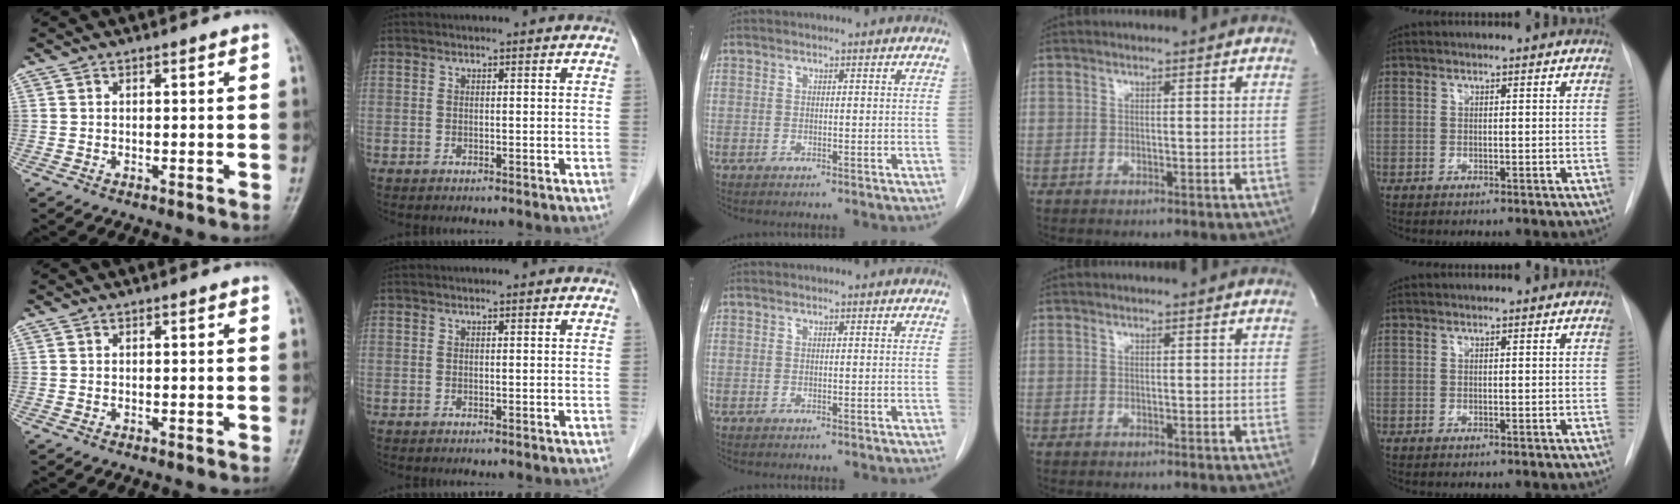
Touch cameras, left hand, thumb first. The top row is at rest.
{}